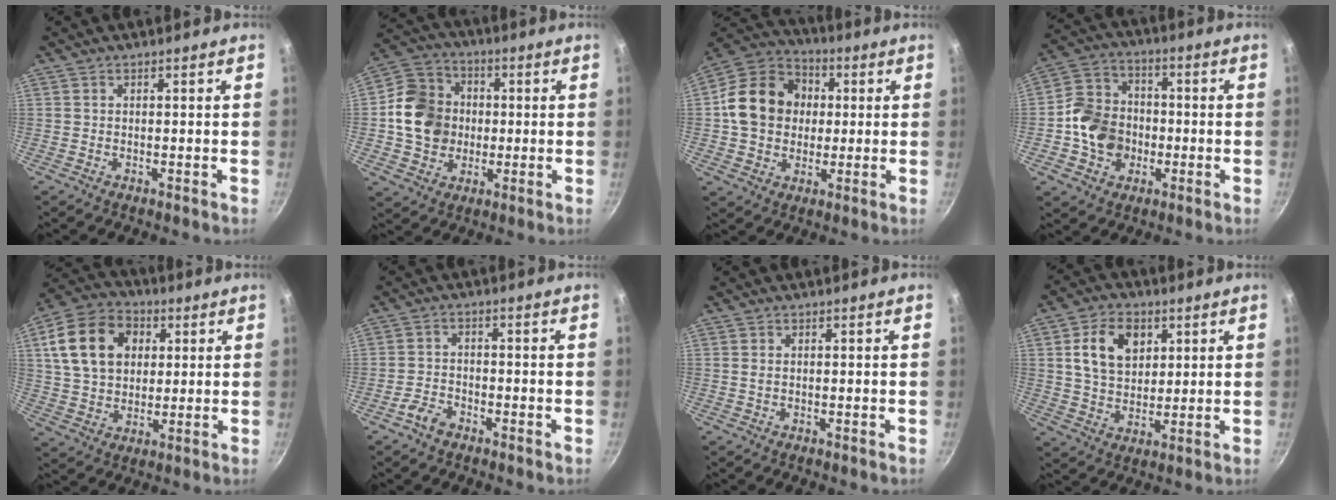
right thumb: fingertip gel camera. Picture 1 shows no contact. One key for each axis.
{"total": 13.3, "fx": -0.1, "fy": 11.6, "fz": 6.4, "tx": -0.090, "ty": 0.022, "tz": -0.011}
{"total": 15.8, "fx": 1.3, "fy": 13.2, "fz": 8.5, "tx": -0.122, "ty": 0.025, "tz": 0.010}
{"total": 12.0, "fx": -2.1, "fy": 10.1, "fz": 6.1, "tx": -0.087, "ty": 0.028, "tz": -0.051}
{"total": 16.4, "fx": 4.5, "fy": 12.1, "fz": 10.1, "tx": -0.163, "ty": 0.008, "tz": 0.072}
{"total": 3.7, "fx": -2.6, "fy": 2.0, "fz": 1.7, "tx": -0.034, "ty": 0.024, "tz": -0.050}
{"total": 0.6, "fx": 0.1, "fy": 0.3, "fz": 0.5, "tx": -0.011, "ty": 0.000, "tz": 0.002}
{"total": 10.9, "fx": 3.5, "fy": 7.7, "fz": 6.9, "tx": -0.099, "ty": -0.007, "tz": 0.060}